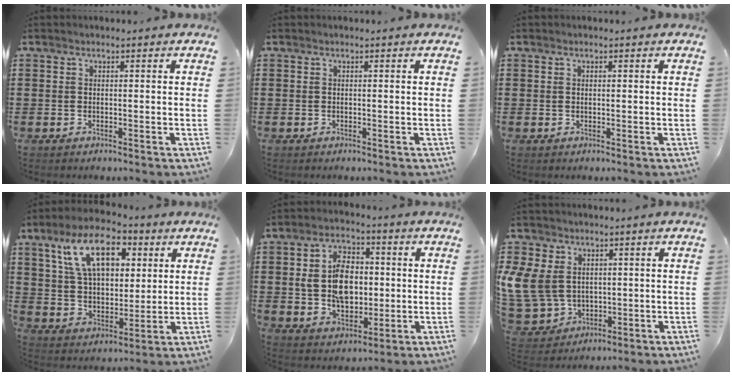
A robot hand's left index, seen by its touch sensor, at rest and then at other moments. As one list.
[{"total": 0.0}, {"total": 0.0}, {"total": 12.5, "force": [6.4, 6.6, 8.5], "torque": [-0.169, 0.011, 0.117]}, {"total": 9.5, "force": [0.4, 6.4, 7.0], "torque": [-0.142, 0.011, 0.002]}, {"total": 8.6, "force": [1.6, 7.5, 3.9], "torque": [-0.141, 0.006, 0.030]}]